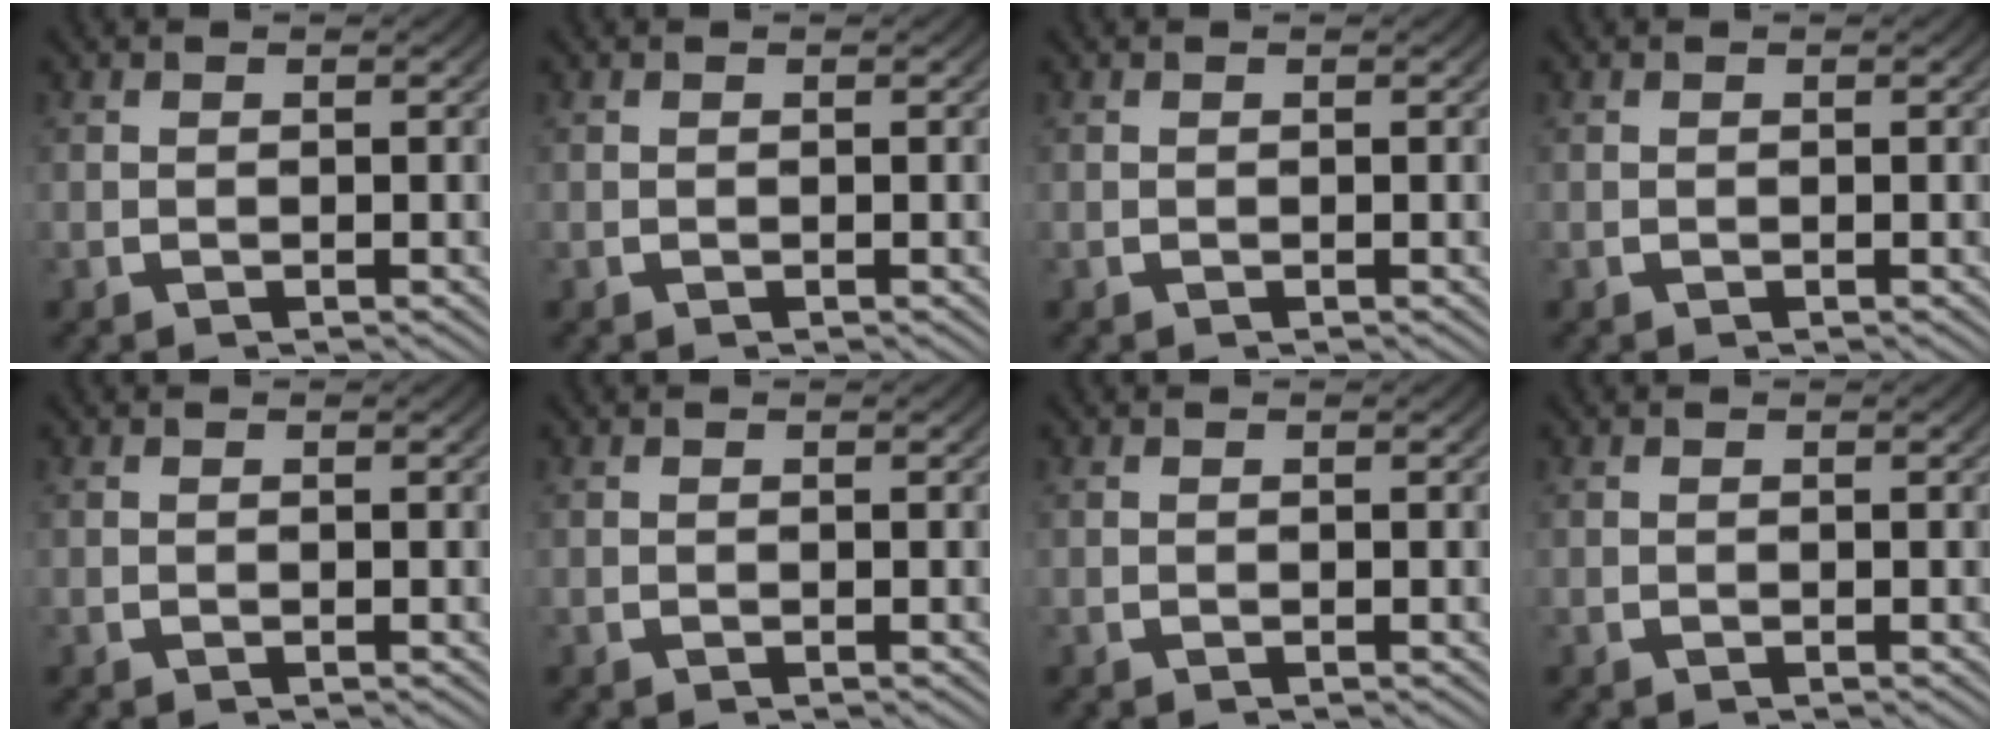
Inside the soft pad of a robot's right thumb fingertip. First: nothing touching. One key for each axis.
{"total": 0.0}
{"total": 0.0}
{"total": 0.0}
{"total": 0.0}
{"total": 0.0}
{"total": 0.0}
{"total": 0.0}